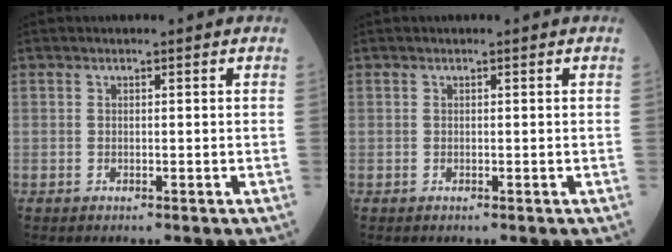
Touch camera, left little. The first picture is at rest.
{"total": 0.0}